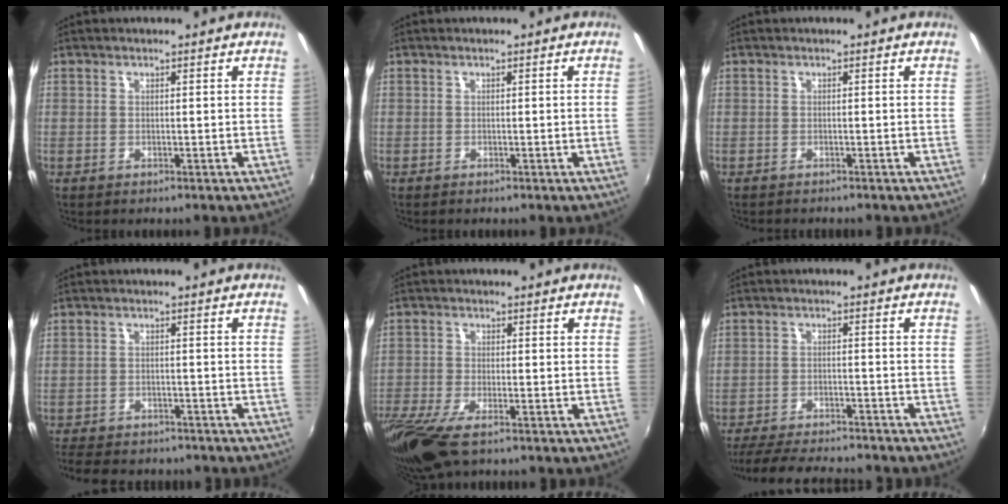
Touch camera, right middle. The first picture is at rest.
{"total": 0.8, "force": [0.1, -0.5, 0.6], "torque": [-0.002, -0.005, 0.002]}
{"total": 0.9, "force": [-0.8, 0.2, 0.1], "torque": [-0.003, -0.006, -0.014]}
{"total": 11.3, "force": [-9.6, 4.1, 4.3], "torque": [-0.107, -0.019, -0.144]}
{"total": 11.8, "force": [-7.8, 3.6, 8.1], "torque": [-0.189, -0.054, -0.148]}
{"total": 15.2, "force": [-13.5, 2.5, 6.5], "torque": [-0.136, -0.023, -0.201]}